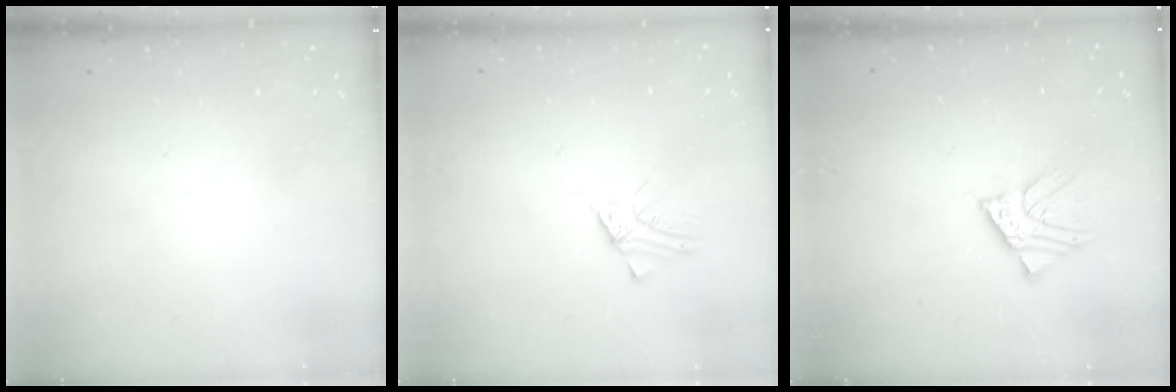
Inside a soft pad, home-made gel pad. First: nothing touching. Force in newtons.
{"total": 1.2, "press": 1.2, "slide": 0.0}
{"total": 4.6, "press": 4.6, "slide": 0.4}